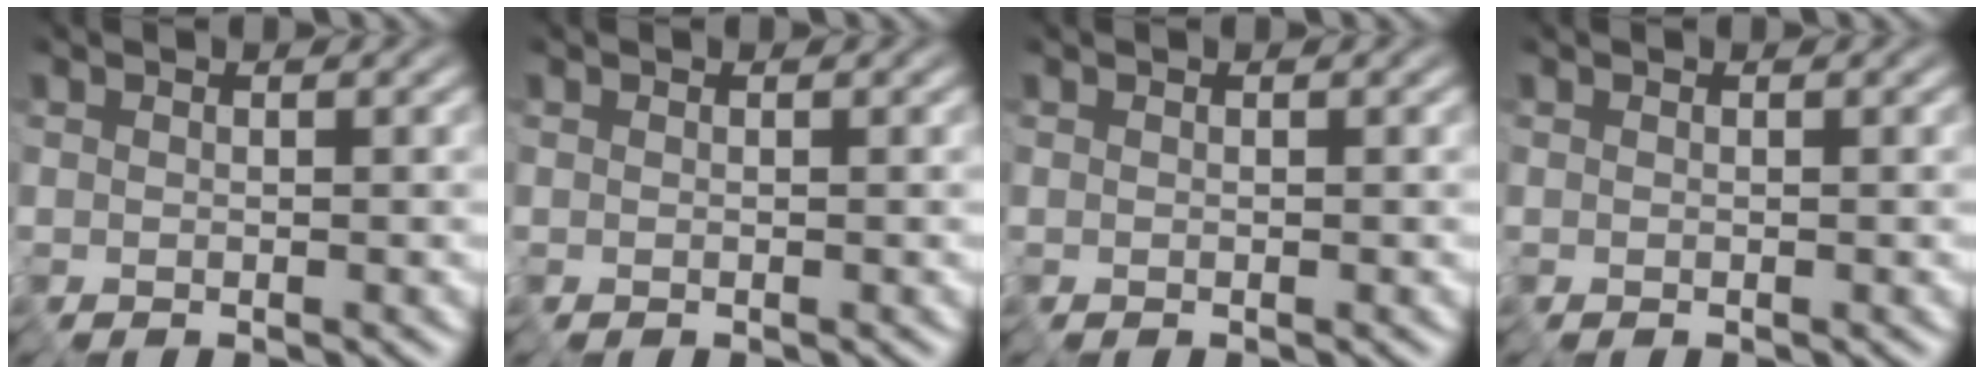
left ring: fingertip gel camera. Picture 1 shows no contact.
{"total": 0.0}
{"total": 0.0}
{"total": 0.0}